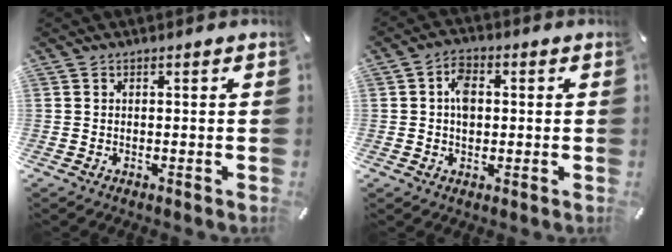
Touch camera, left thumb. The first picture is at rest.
{"total": 5.3, "force": [0.6, 3.7, 3.8], "torque": [-0.059, 0.004, 0.007]}